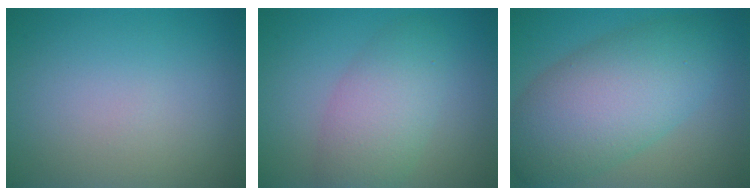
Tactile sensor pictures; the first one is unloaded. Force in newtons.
{"total": 4.8, "press": 4.7, "slide": 0.2}
{"total": 9.4, "press": 9.4, "slide": 0.2}